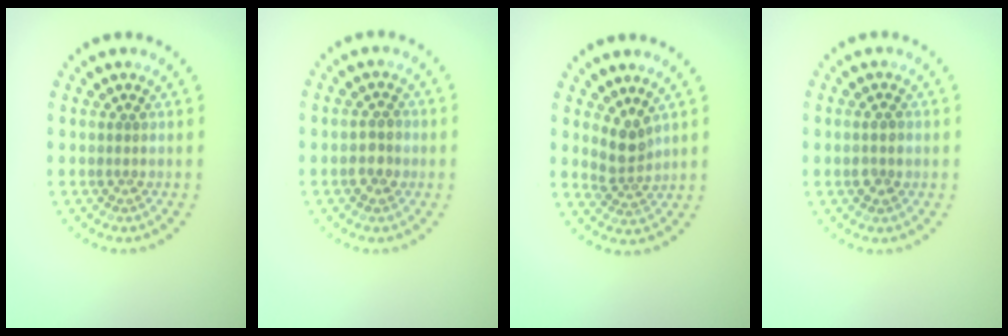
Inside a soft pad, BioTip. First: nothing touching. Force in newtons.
{"total": 1.7, "press": 1.7, "slide": 0.2}
{"total": 2.3, "press": 1.8, "slide": 1.4}
{"total": 1.4, "press": 1.4, "slide": 0.2}